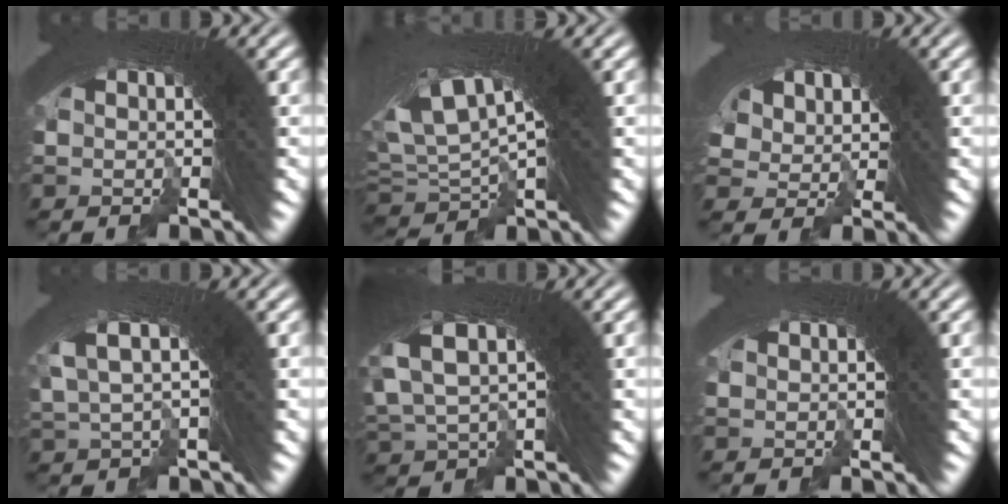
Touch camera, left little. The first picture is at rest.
{"total": 12.1, "force": [1.3, 7.8, 9.2], "torque": [-0.197, -0.002, 0.024]}
{"total": 4.8, "force": [-2.4, 3.9, 1.2], "torque": [-0.079, -0.036, -0.024]}
{"total": 6.9, "force": [1.1, 5.0, 4.7], "torque": [-0.100, 0.019, -0.001]}
{"total": 10.1, "force": [1.7, 7.0, 7.0], "torque": [-0.159, 0.013, 0.014]}
{"total": 0.9, "force": [-0.3, -0.3, -0.7], "torque": [0.009, -0.004, -0.003]}